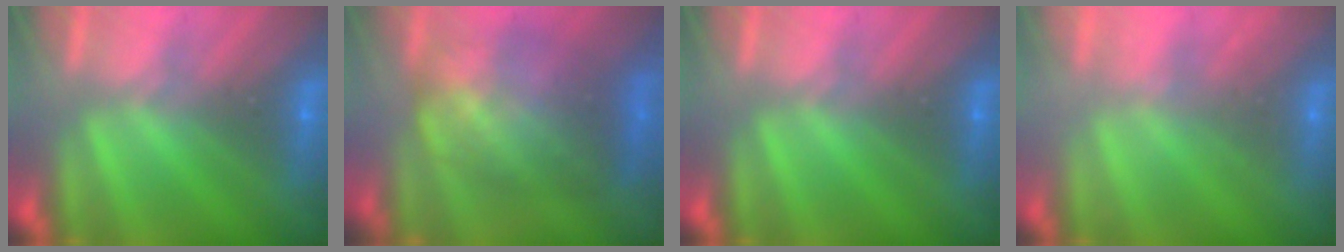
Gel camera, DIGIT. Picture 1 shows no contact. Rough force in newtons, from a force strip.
{"total": 8.4}
{"total": 0.0}
{"total": 2.1}